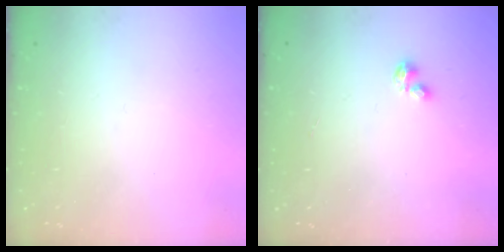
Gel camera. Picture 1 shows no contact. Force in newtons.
{"total": 0.7, "press": 0.6, "slide": 0.2}